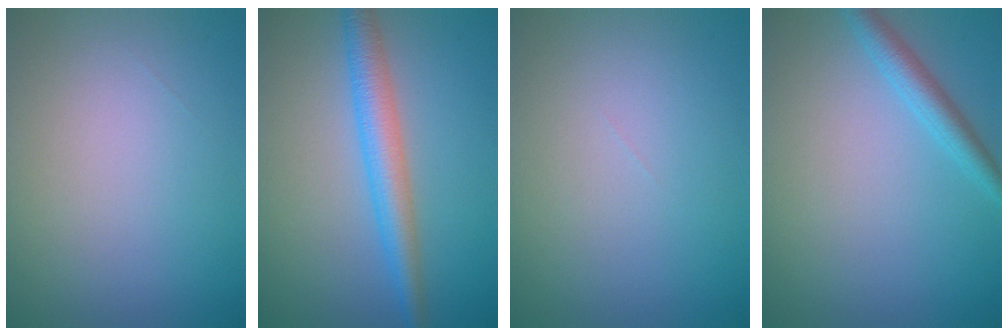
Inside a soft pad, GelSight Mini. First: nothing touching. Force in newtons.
{"total": 4.0, "press": 4.0, "slide": 0.1}
{"total": 0.0}
{"total": 2.4, "press": 2.4, "slide": 0.2}